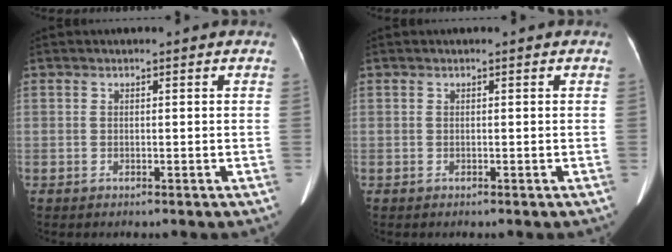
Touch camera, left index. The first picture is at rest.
{"total": 0.0}